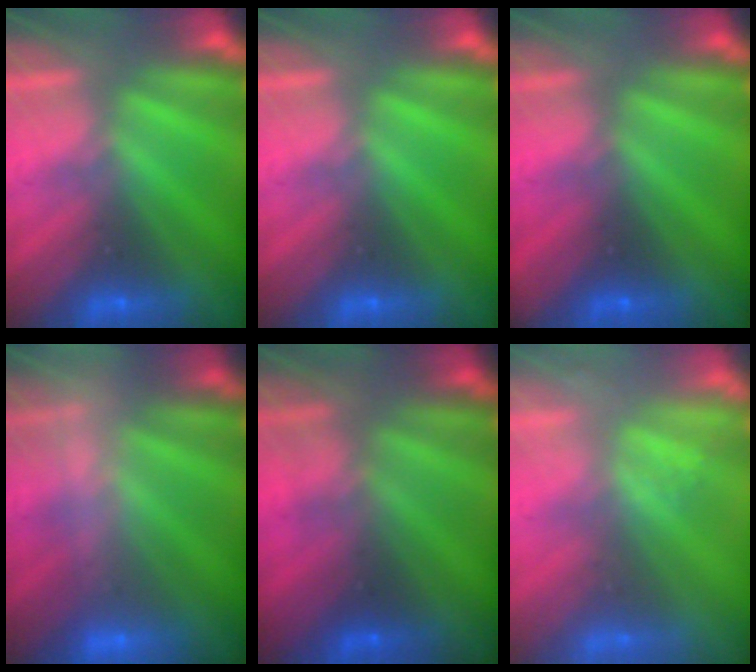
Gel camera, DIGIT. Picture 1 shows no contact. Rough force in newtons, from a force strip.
{"total": 0.0}
{"total": 2.1}
{"total": 2.4}
{"total": 2.7}
{"total": 2.1}